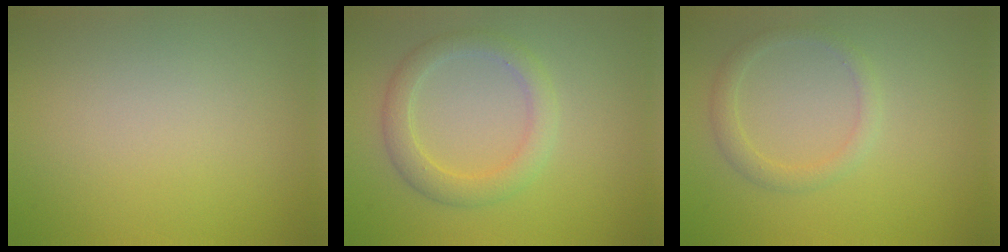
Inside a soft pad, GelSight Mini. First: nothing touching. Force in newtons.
{"total": 3.0, "press": 2.9, "slide": 0.3}
{"total": 1.8, "press": 1.8, "slide": 0.2}